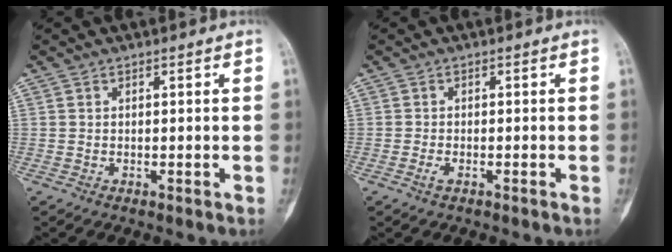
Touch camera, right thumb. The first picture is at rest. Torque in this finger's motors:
{"motor_torque": [-0.37, 0.62, -0.02, -0.11, -0.04]}